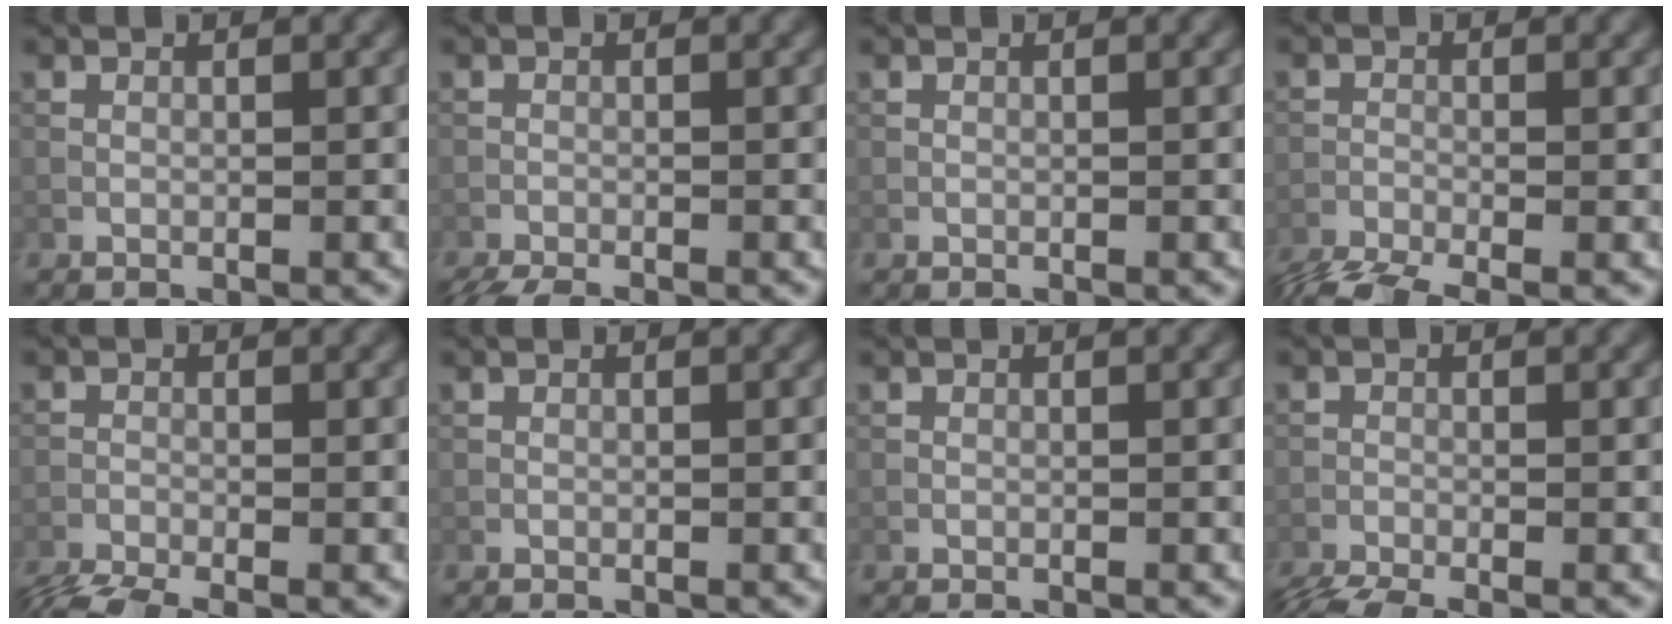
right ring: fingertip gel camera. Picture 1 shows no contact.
{"total": 3.7, "force": [-3.4, 0.4, 1.4], "torque": [-0.031, -0.019, -0.062]}
{"total": 0.0}
{"total": 5.3, "force": [-4.4, 1.0, 2.7], "torque": [-0.055, -0.024, -0.094]}
{"total": 4.7, "force": [-4.0, 0.7, 2.3], "torque": [-0.051, -0.028, -0.084]}
{"total": 0.0}
{"total": 0.0}
{"total": 3.9, "force": [-3.3, 0.5, 1.9], "torque": [-0.043, -0.021, -0.071]}